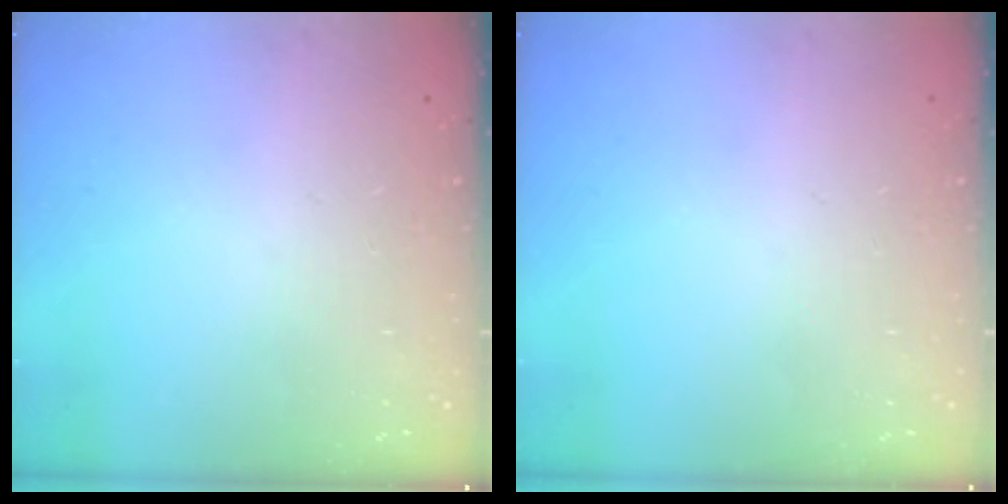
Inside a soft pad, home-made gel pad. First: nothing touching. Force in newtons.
{"total": 0.0}